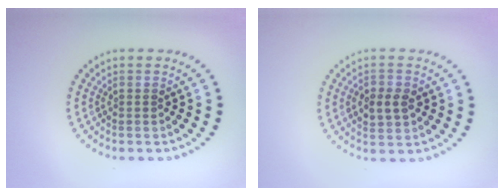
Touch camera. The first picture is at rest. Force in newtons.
{"total": 2.5, "press": 2.5, "slide": 0.2}